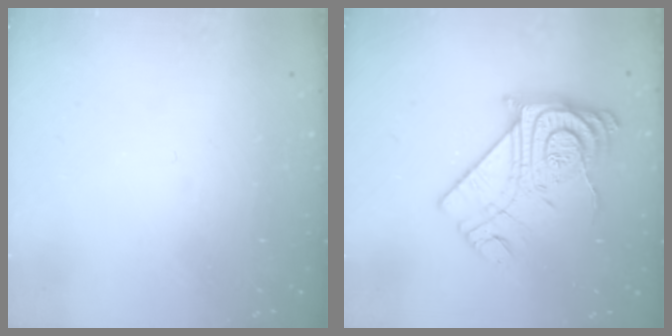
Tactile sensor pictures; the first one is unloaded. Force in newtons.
{"total": 17.2, "press": 17.1, "slide": 1.5}